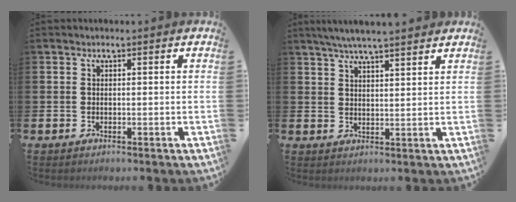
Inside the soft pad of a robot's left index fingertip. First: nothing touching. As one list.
[{"total": 5.1, "force": [4.8, 0.0, 1.7], "torque": [-0.044, -0.014, 0.086]}]